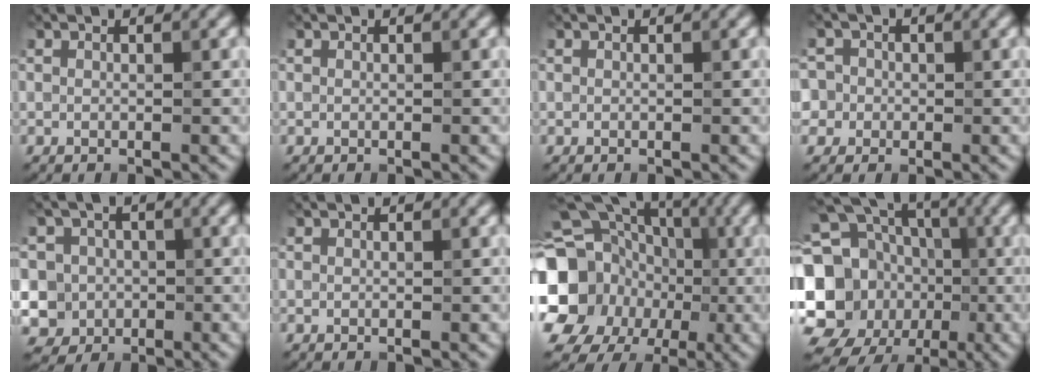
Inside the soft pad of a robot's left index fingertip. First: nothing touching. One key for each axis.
{"total": 0.0}
{"total": 0.0}
{"total": 4.0, "fx": 0.3, "fy": 3.9, "fz": 1.1, "tx": 0.002, "ty": 0.028, "tz": -0.017}
{"total": 6.6, "fx": -1.3, "fy": 6.3, "fz": 1.6, "tx": -0.024, "ty": 0.019, "tz": -0.055}
{"total": 0.0}
{"total": 21.0, "fx": -2.7, "fy": 19.0, "fz": 8.6, "tx": -0.177, "ty": -0.006, "tz": -0.081}
{"total": 17.0, "fx": -2.6, "fy": 14.8, "fz": 8.0, "tx": -0.172, "ty": 0.000, "tz": -0.070}